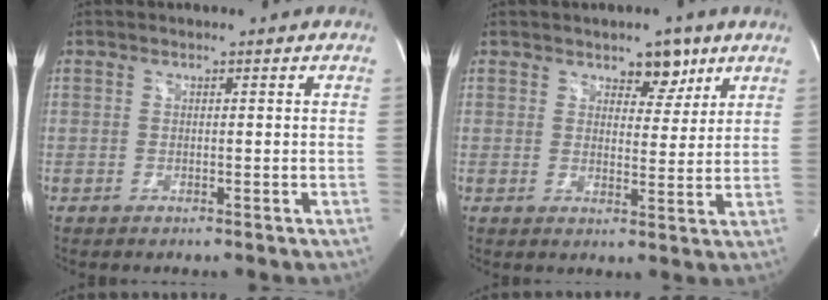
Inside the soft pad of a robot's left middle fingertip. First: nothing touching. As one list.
[{"total": 4.7, "force": [3.1, 2.5, 2.4], "torque": [-0.024, 0.001, 0.046]}]